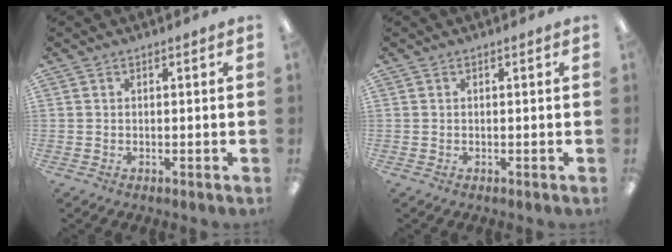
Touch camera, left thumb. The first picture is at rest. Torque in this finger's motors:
{"motor_torque": [-0.02, 0.02, 0.02, -0.01, 0.00]}